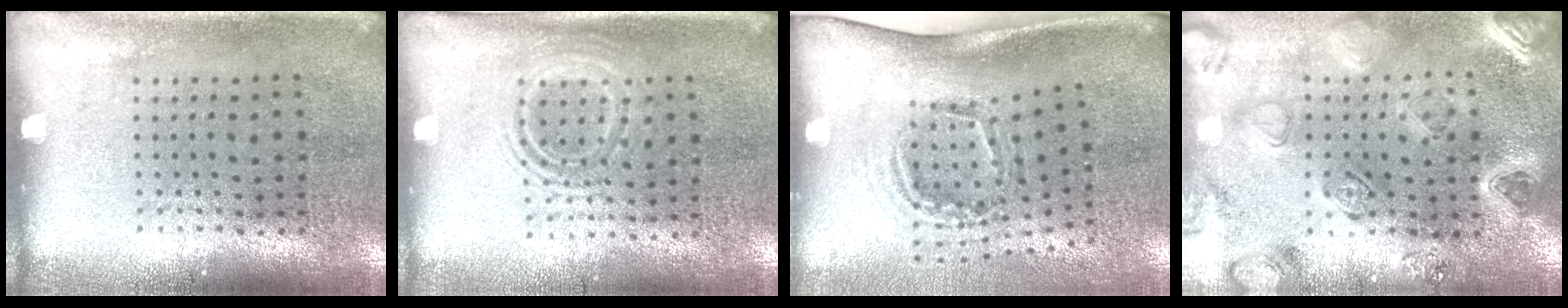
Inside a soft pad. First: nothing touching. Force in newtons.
{"total": 1.3, "press": 1.2, "slide": 0.6}
{"total": 2.0, "press": 1.3, "slide": 1.6}
{"total": 2.3, "press": 2.2, "slide": 0.2}